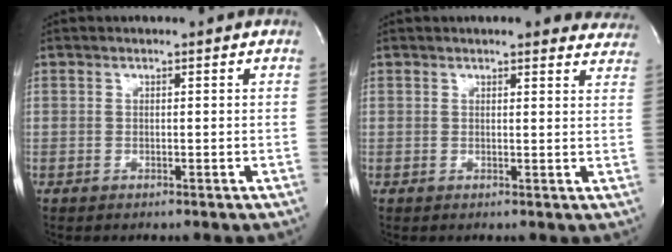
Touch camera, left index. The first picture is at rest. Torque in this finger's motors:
{"motor_torque": [-0.17, -0.53, 0.19, 0.02]}